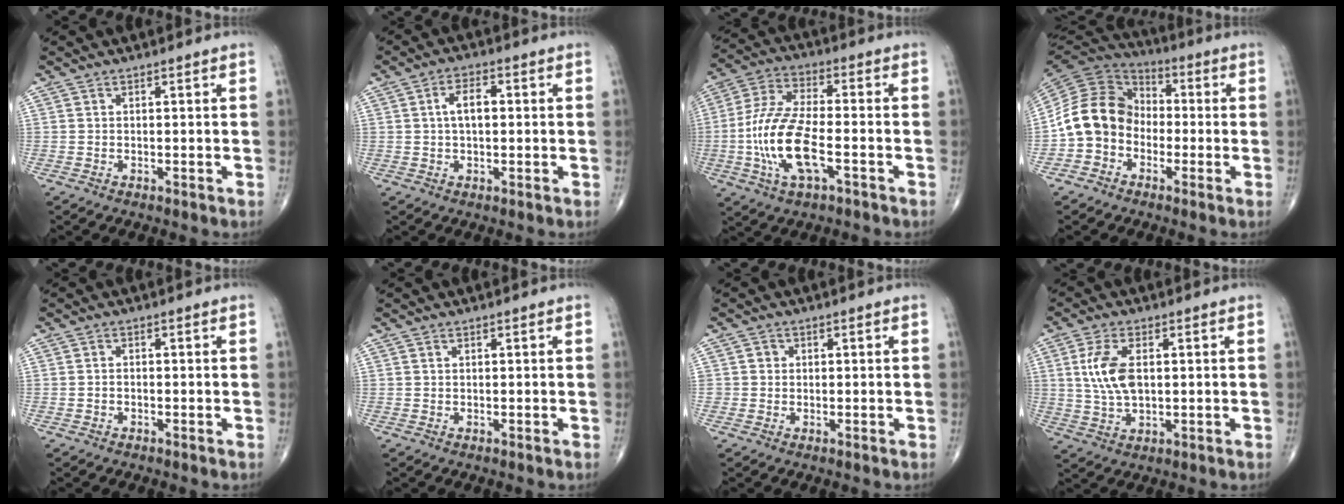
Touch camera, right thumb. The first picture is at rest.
{"total": 4.6, "force": [0.4, 2.4, 3.9], "torque": [-0.071, 0.012, 0.003]}
{"total": 14.7, "force": [-3.9, 6.0, 12.8], "torque": [-0.274, 0.024, -0.074]}
{"total": 13.0, "force": [-3.0, 10.7, 6.7], "torque": [-0.112, 0.051, -0.071]}
{"total": 0.9, "force": [-0.4, 0.6, 0.4], "torque": [-0.006, 0.004, -0.007]}
{"total": 0.0}
{"total": 1.6, "force": [0.0, 1.6, 0.2], "torque": [0.007, 0.005, -0.002]}
{"total": 8.2, "force": [1.3, 4.3, 6.9], "torque": [-0.147, -0.004, 0.028]}